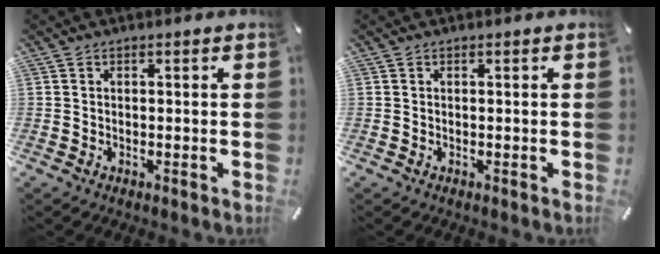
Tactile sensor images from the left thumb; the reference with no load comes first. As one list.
[{"total": 0.0}]